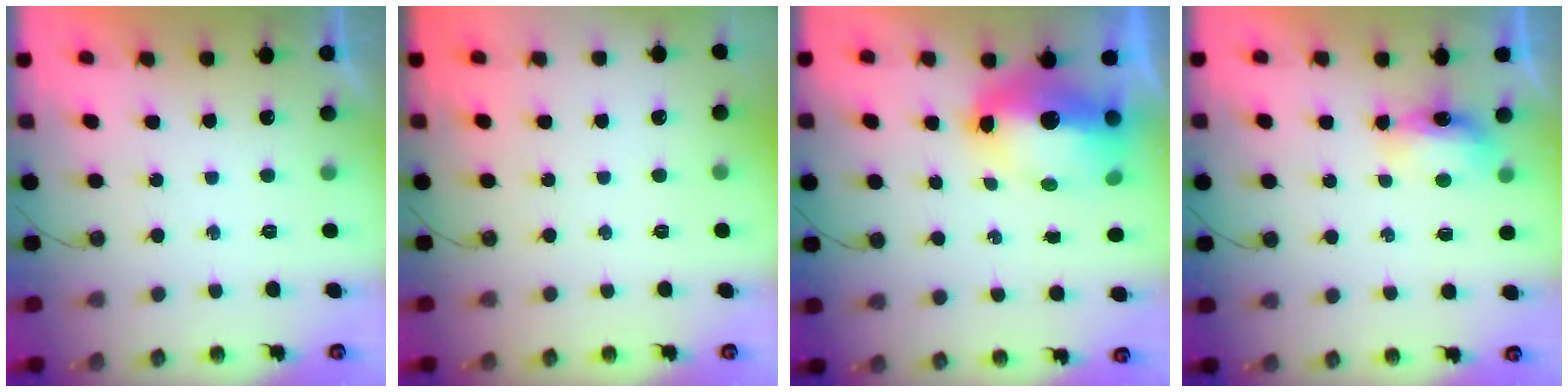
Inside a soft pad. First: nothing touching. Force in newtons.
{"total": 0.0}
{"total": 12.4, "press": 12.3, "slide": 1.1}
{"total": 10.9, "press": 6.9, "slide": 8.4}